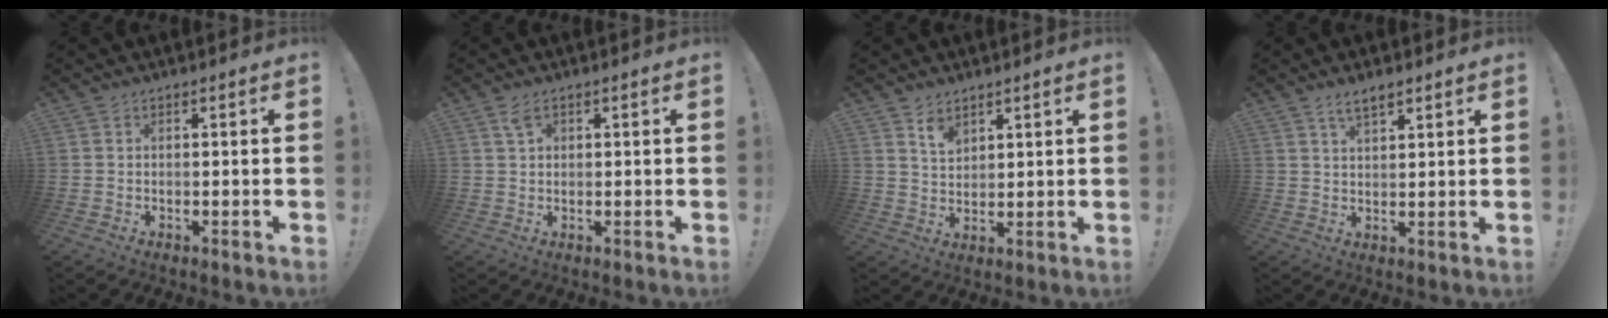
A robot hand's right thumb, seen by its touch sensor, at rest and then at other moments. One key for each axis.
{"total": 3.1, "fx": 1.6, "fy": 2.0, "fz": 1.7, "tx": -0.028, "ty": 0.000, "tz": 0.030}
{"total": 5.3, "fx": 3.8, "fy": 3.1, "fz": 1.9, "tx": -0.023, "ty": -0.025, "tz": 0.069}
{"total": 4.7, "fx": 3.3, "fy": 1.9, "fz": 2.7, "tx": -0.051, "ty": -0.010, "tz": 0.060}